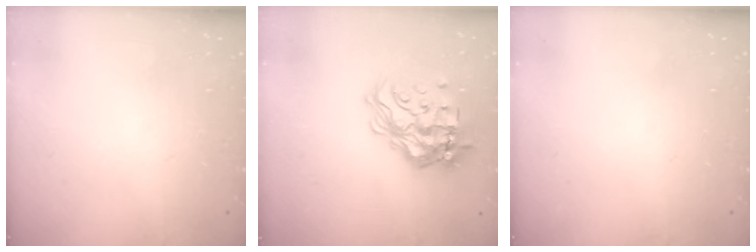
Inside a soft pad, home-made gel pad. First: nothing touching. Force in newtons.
{"total": 22.8, "press": 22.7, "slide": 2.4}
{"total": 0.0}